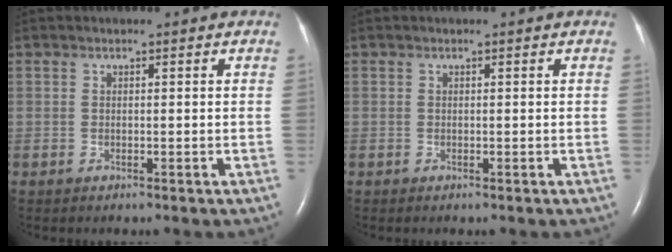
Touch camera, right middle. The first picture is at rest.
{"total": 0.0}